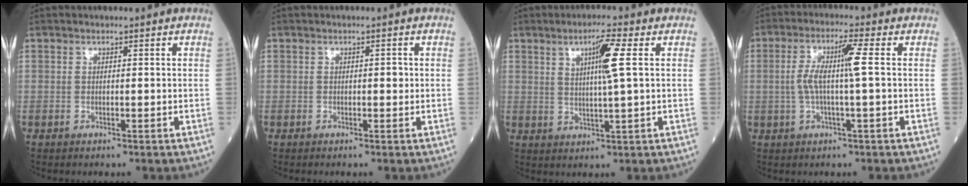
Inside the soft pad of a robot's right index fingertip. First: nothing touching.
{"total": 0.9, "force": [0.1, 0.4, 0.8], "torque": [-0.011, 0.003, 0.004]}
{"total": 5.8, "force": [1.9, -0.4, 5.5], "torque": [-0.096, -0.001, 0.033]}
{"total": 6.4, "force": [0.2, -0.1, 6.4], "torque": [-0.134, 0.010, 0.004]}